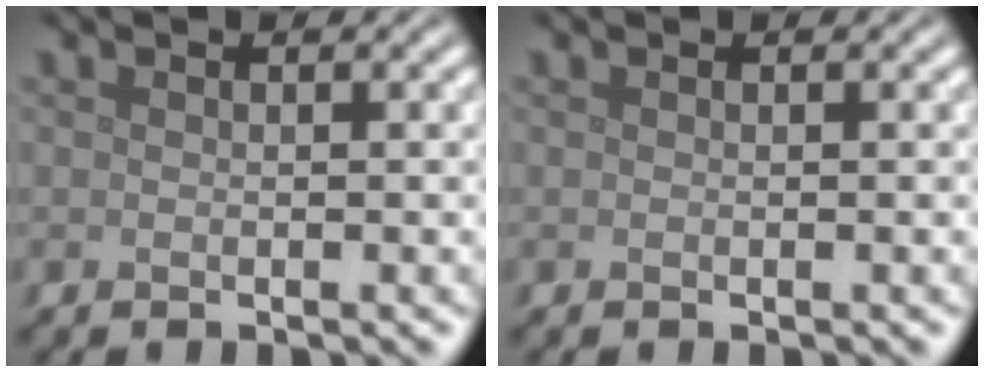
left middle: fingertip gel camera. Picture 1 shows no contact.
{"total": 0.0}